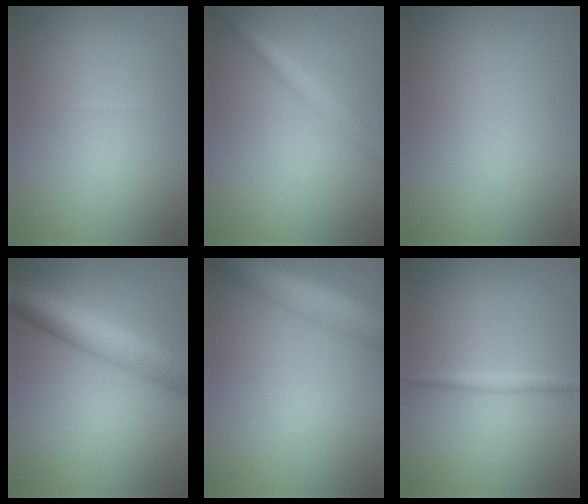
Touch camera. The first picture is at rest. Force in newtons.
{"total": 2.9, "press": 2.9, "slide": 0.1}
{"total": 0.0}
{"total": 7.2, "press": 7.2, "slide": 0.3}
{"total": 7.2, "press": 7.2, "slide": 0.3}
{"total": 1.1, "press": 1.1, "slide": 0.1}